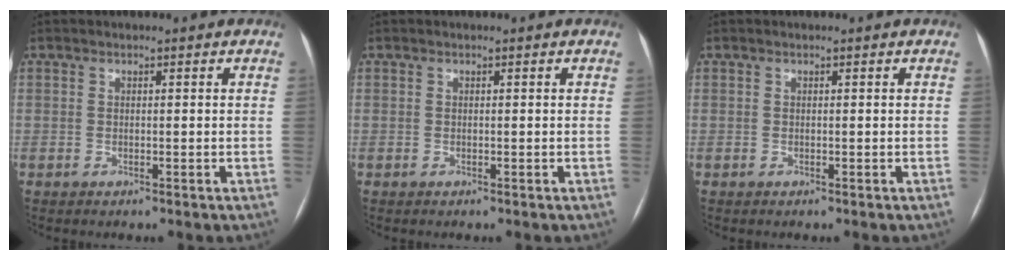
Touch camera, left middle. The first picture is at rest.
{"total": 0.0}
{"total": 0.0}